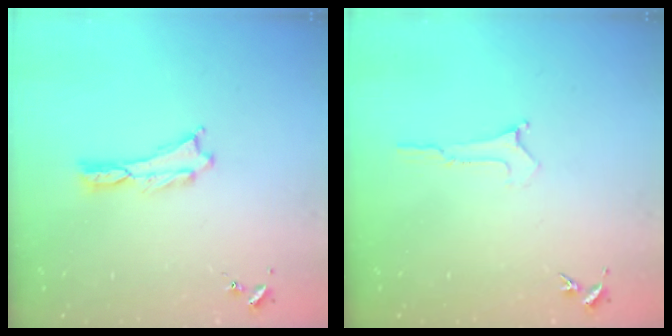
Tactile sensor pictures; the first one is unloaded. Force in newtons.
{"total": 0.0}